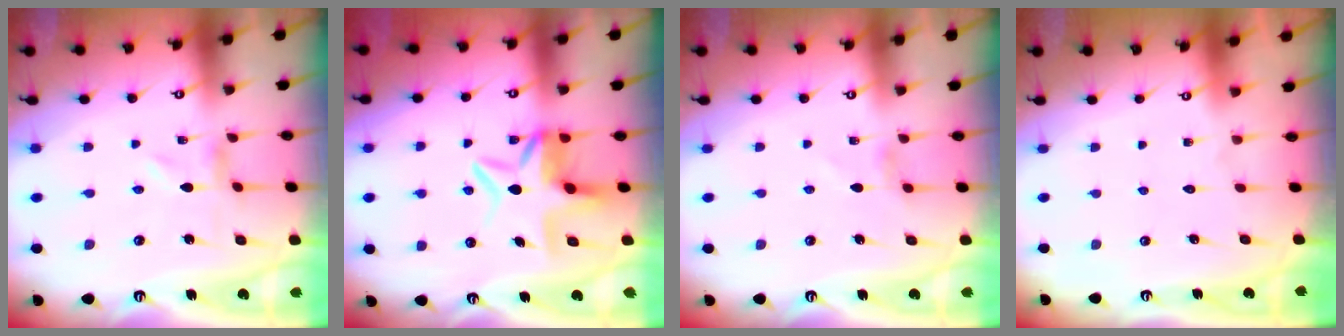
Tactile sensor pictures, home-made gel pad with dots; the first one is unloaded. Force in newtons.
{"total": 6.5, "press": 6.2, "slide": 2.1}
{"total": 2.1, "press": 2.1, "slide": 0.4}
{"total": 1.8, "press": 1.7, "slide": 0.1}